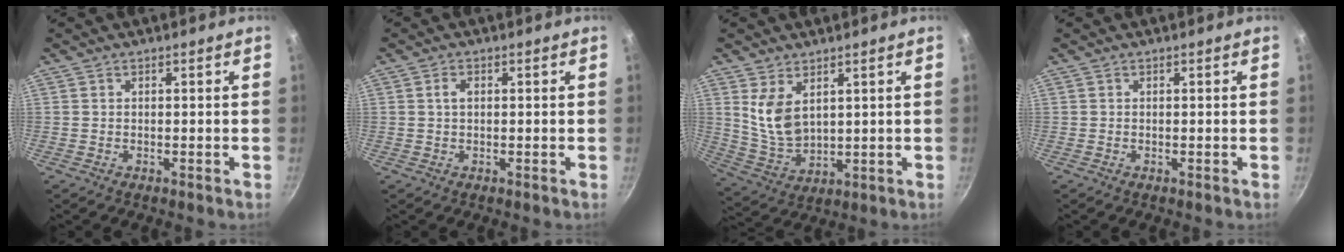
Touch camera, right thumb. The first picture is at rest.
{"total": 1.6, "force": [0.3, 0.9, 1.2], "torque": [-0.023, 0.001, 0.004]}
{"total": 8.4, "force": [3.2, 4.8, 6.0], "torque": [-0.105, -0.022, 0.081]}
{"total": 0.0}